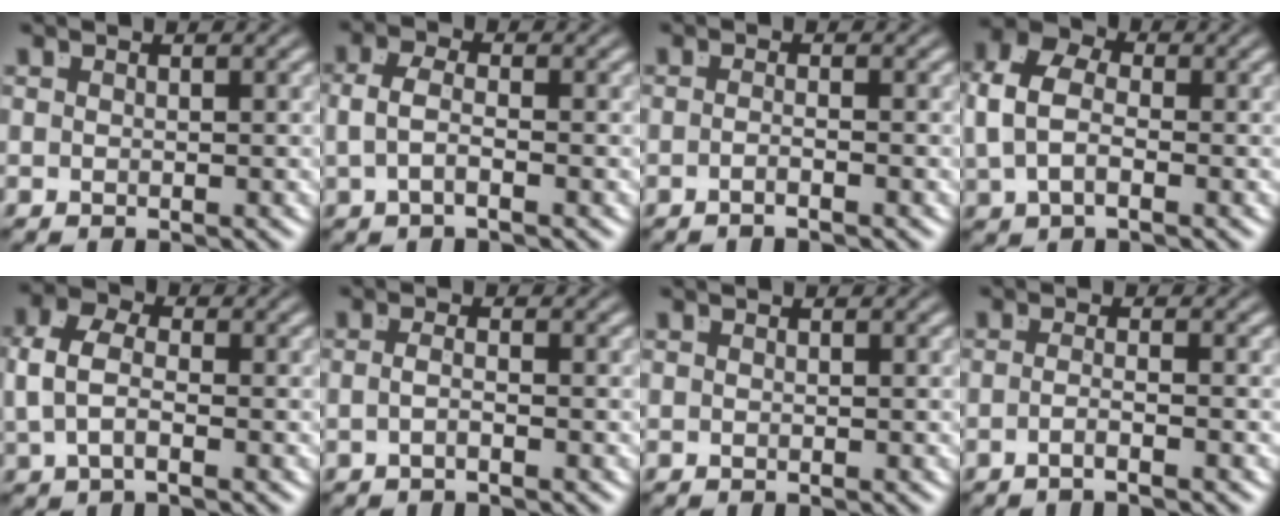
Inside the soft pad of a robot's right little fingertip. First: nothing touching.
{"total": 2.7, "force": [-0.5, 1.3, 2.3], "torque": [-0.051, -0.006, -0.009]}
{"total": 1.7, "force": [-1.4, -0.7, 0.7], "torque": [-0.015, -0.005, -0.024]}
{"total": 6.5, "force": [0.8, 4.9, 4.1], "torque": [-0.082, 0.009, 0.001]}
{"total": 4.6, "force": [0.1, 3.1, 3.4], "torque": [-0.071, -0.002, -0.002]}
{"total": 1.6, "force": [-0.9, -0.7, 1.1], "torque": [-0.023, -0.008, -0.013]}
{"total": 0.0}
{"total": 2.2, "force": [-1.7, -0.9, 1.1], "torque": [-0.022, -0.010, -0.027]}